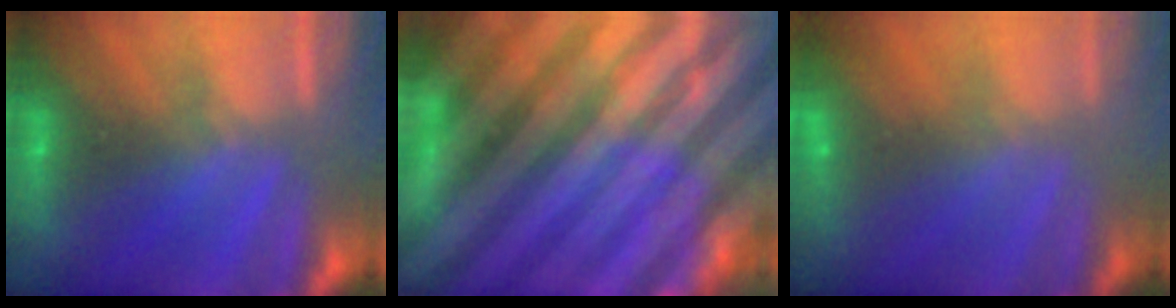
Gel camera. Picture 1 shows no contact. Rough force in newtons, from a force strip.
{"total": 9.3}
{"total": 3.0}